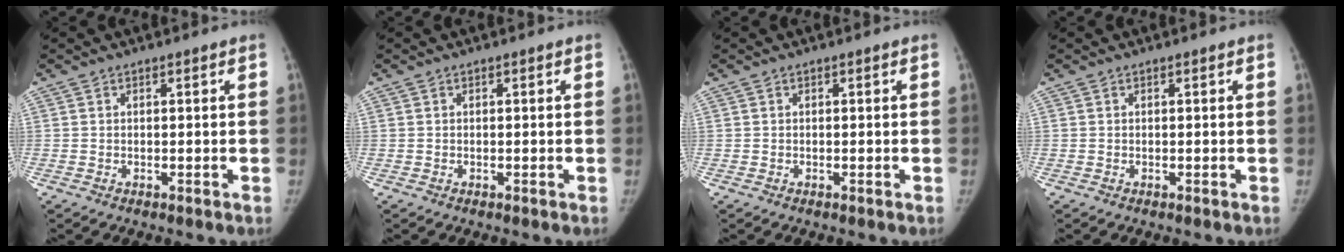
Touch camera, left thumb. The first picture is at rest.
{"total": 0.0}
{"total": 0.0}
{"total": 0.0}